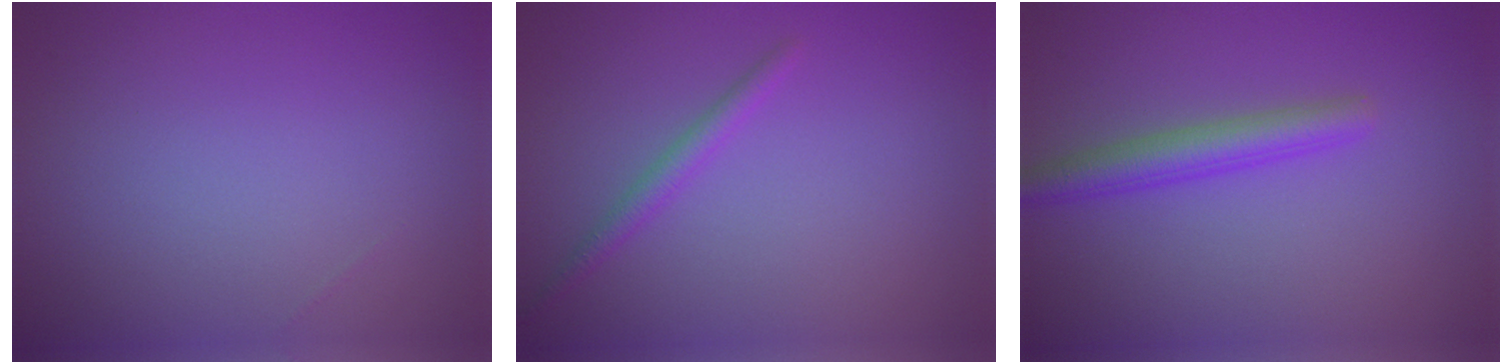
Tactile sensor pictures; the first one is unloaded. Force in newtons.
{"total": 1.4, "press": 1.4, "slide": 0.0}
{"total": 2.8, "press": 2.8, "slide": 0.0}